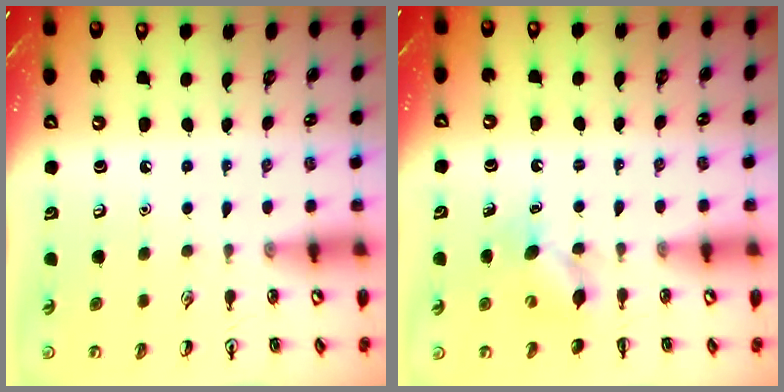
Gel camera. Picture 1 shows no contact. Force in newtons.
{"total": 4.7, "press": 4.5, "slide": 1.3}